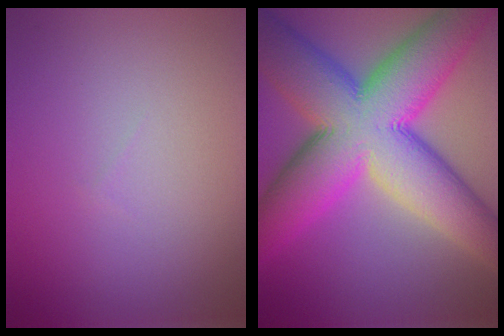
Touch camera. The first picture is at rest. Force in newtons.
{"total": 16.4, "press": 16.4, "slide": 0.5}